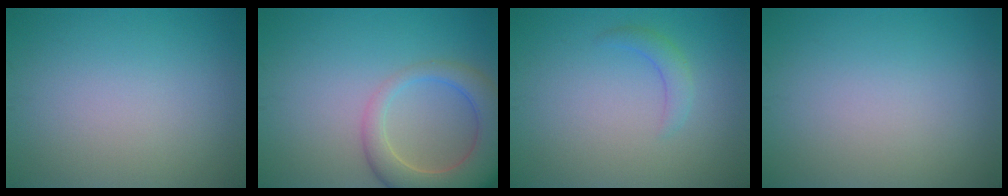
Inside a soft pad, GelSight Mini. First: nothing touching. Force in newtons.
{"total": 7.4, "press": 7.4, "slide": 0.7}
{"total": 1.6, "press": 1.6, "slide": 0.2}
{"total": 0.0}